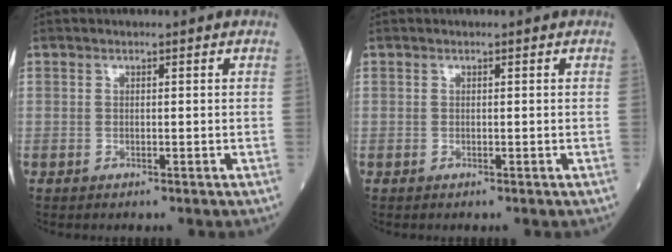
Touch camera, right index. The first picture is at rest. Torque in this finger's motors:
{"motor_torque": [0.00, 0.00, 0.00, 0.00]}